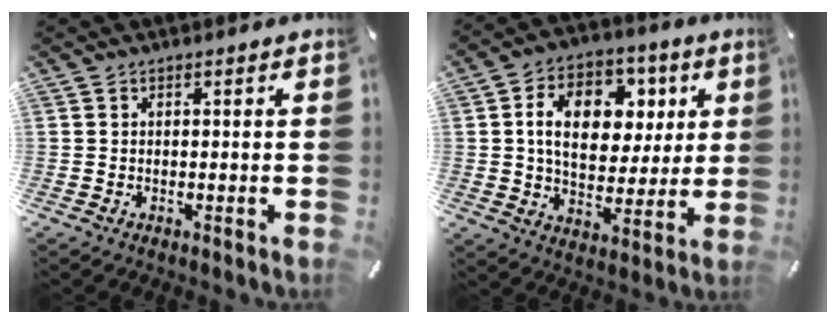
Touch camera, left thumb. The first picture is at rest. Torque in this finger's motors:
{"motor_torque": [0.87, 0.90, 1.41, -1.17, 0.50]}